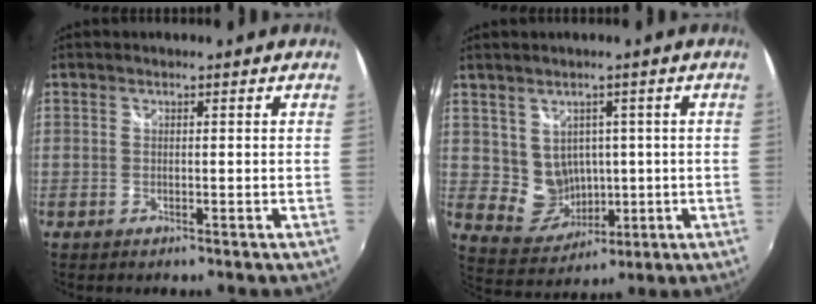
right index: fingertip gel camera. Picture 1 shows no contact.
{"total": 7.1, "force": [1.0, 6.6, 2.4], "torque": [-0.053, 0.000, 0.039]}